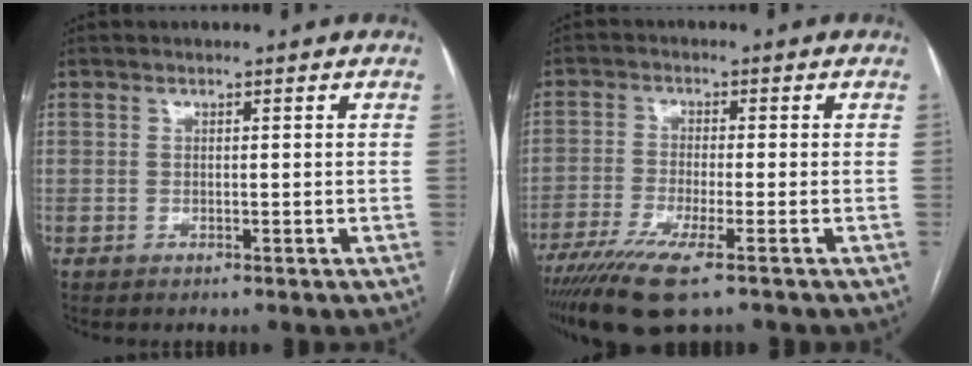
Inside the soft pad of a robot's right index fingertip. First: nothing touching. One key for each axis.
{"total": 9.7, "fx": -6.8, "fy": 0.4, "fz": 6.9, "tx": -0.126, "ty": -0.023, "tz": -0.116}